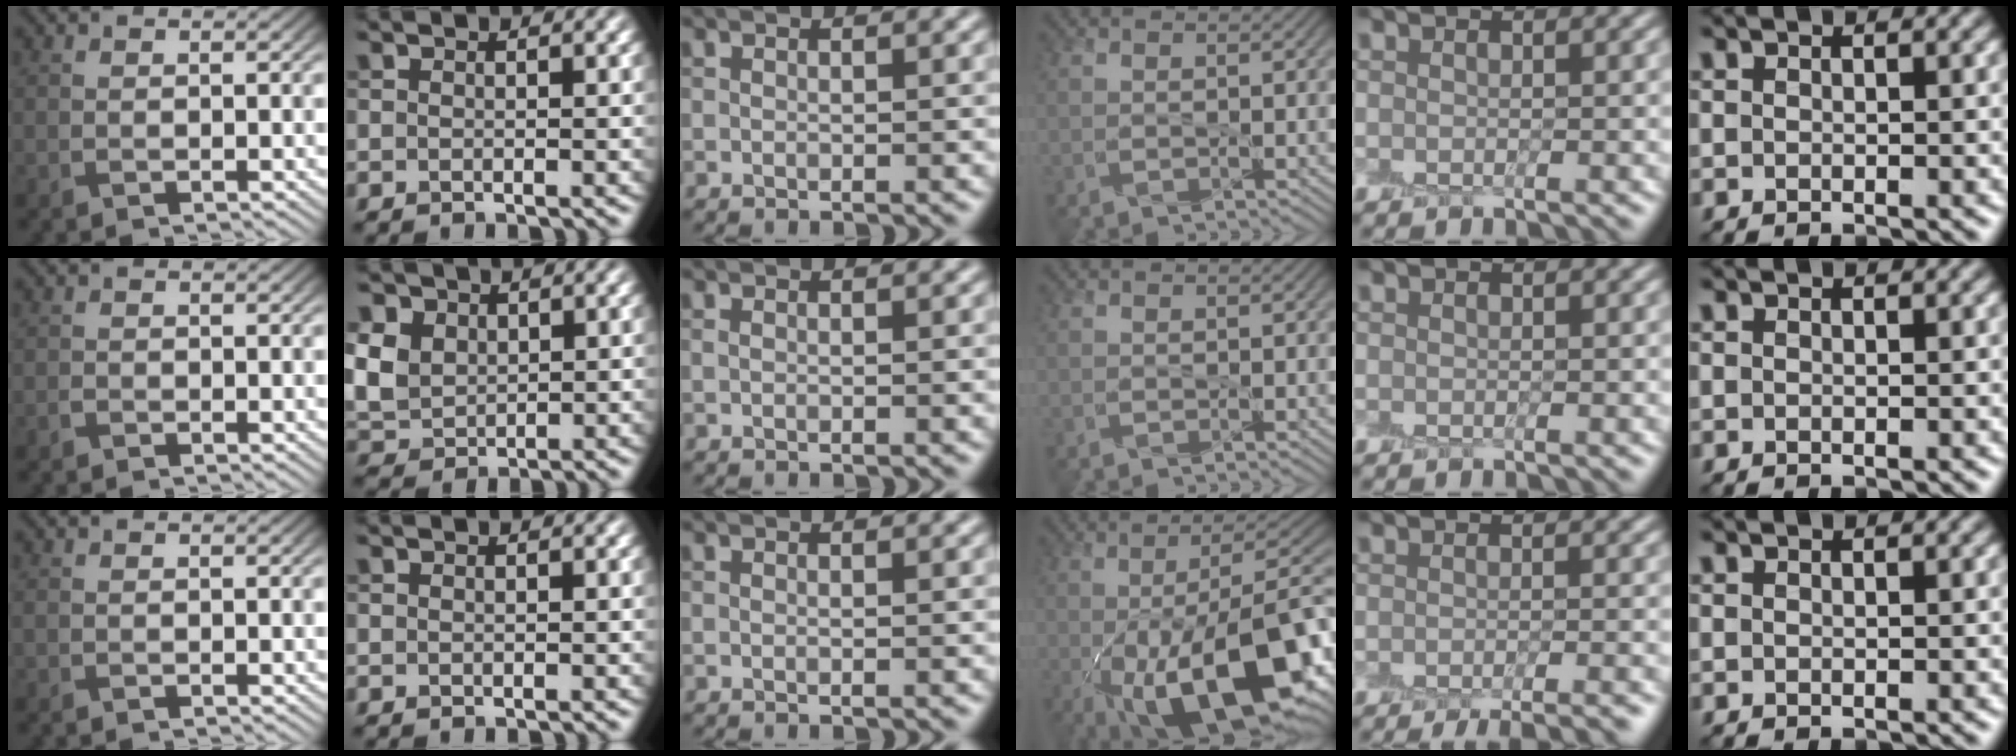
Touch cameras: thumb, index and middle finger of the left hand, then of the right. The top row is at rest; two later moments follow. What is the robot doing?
{"motion": "peel", "object": "shipping label"}